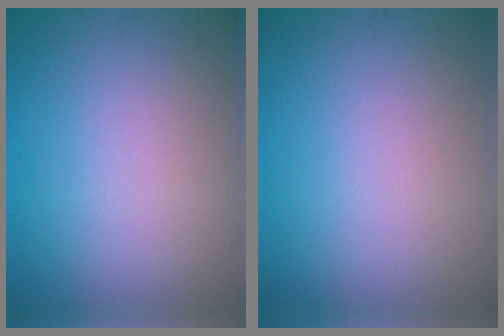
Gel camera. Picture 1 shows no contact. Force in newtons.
{"total": 0.0}